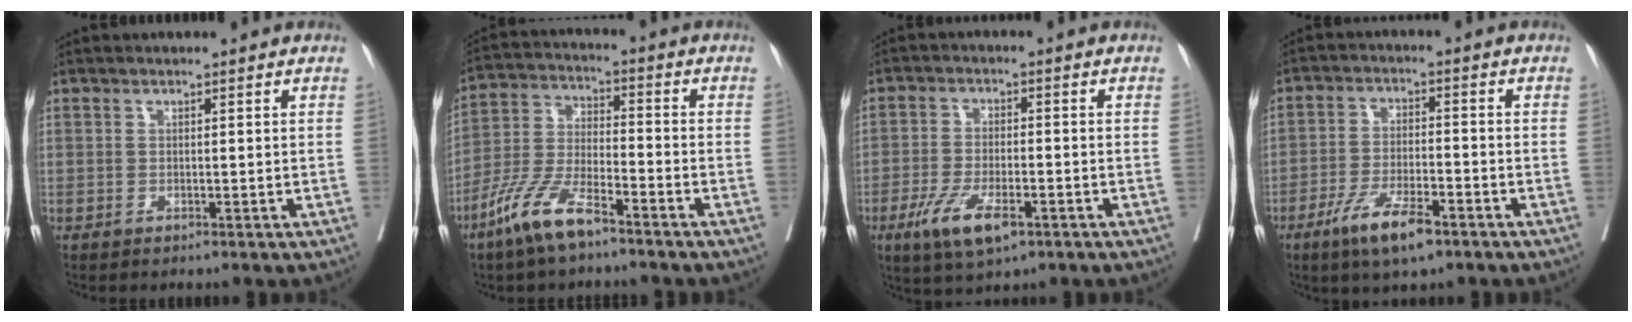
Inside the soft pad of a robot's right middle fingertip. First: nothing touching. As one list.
[{"total": 10.1, "force": [-6.9, 2.1, 7.0], "torque": [-0.150, -0.014, -0.141]}, {"total": 8.2, "force": [-4.2, 2.4, 6.6], "torque": [-0.130, -0.016, -0.069]}, {"total": 8.6, "force": [-5.3, 1.8, 6.5], "torque": [-0.125, -0.013, -0.092]}]